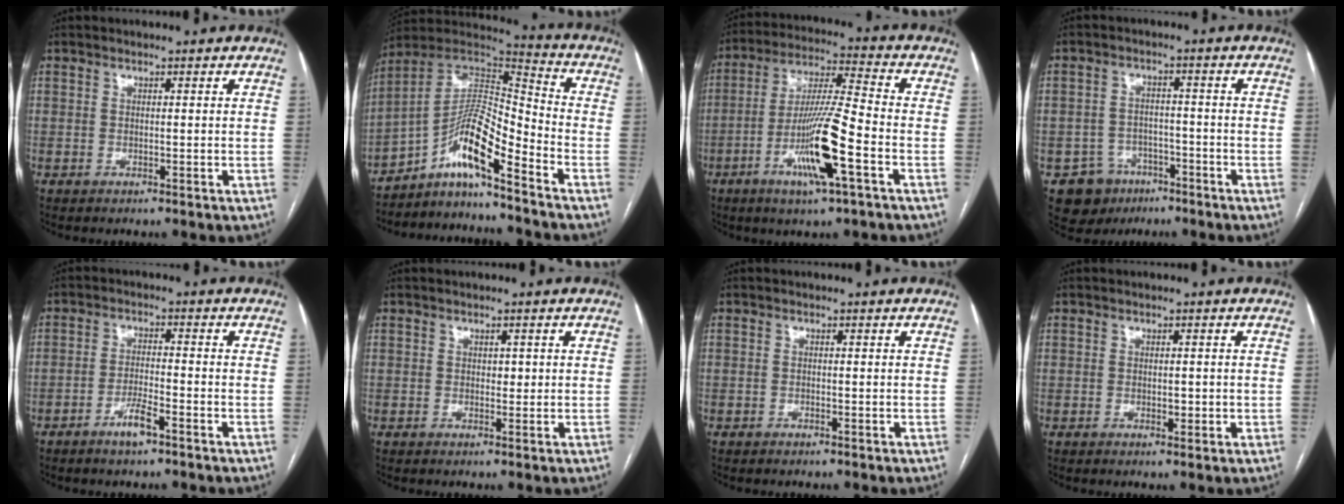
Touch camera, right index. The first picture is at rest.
{"total": 11.8, "force": [-7.4, 1.3, 9.1], "torque": [-0.171, 0.029, -0.135]}
{"total": 13.7, "force": [-5.2, 0.5, 12.7], "torque": [-0.245, -0.009, -0.097]}
{"total": 6.9, "force": [-3.8, 5.7, 1.0], "torque": [-0.016, 0.010, -0.051]}
{"total": 4.0, "force": [-2.7, 0.5, 3.0], "torque": [-0.058, -0.001, -0.049]}
{"total": 1.2, "force": [0.2, 0.8, 0.8], "torque": [-0.007, 0.001, 0.003]}
{"total": 0.0}
{"total": 1.6, "force": [-0.2, 1.0, 1.3], "torque": [-0.017, 0.000, 0.001]}